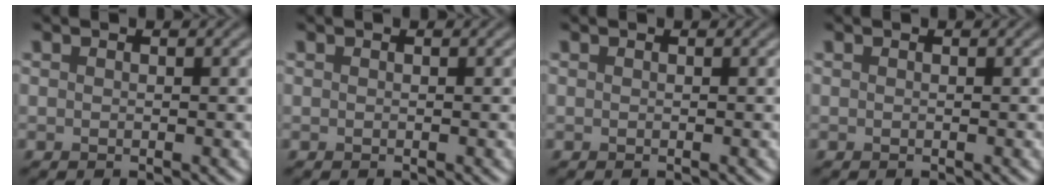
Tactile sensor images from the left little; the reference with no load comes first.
{"total": 0.0}
{"total": 0.0}
{"total": 0.0}